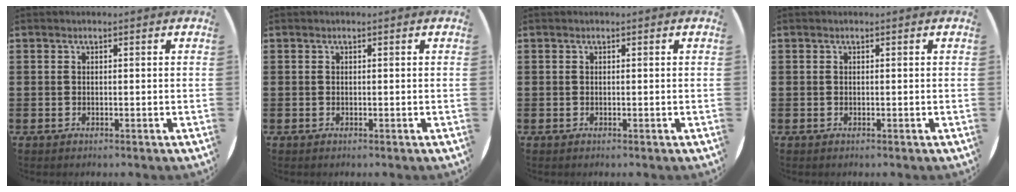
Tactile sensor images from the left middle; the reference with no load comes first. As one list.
[{"total": 0.0}, {"total": 0.0}, {"total": 0.0}]